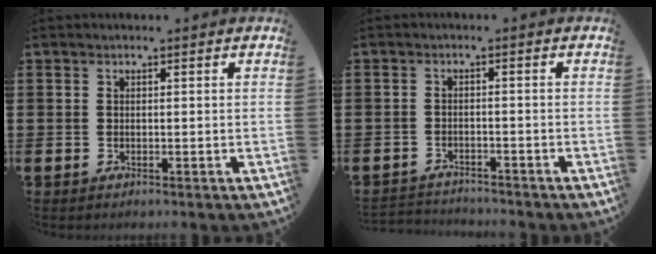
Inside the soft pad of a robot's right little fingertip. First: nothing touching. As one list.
[{"total": 2.1, "force": [-2.1, 0.1, -0.3], "torque": [-0.002, 0.002, -0.048]}]